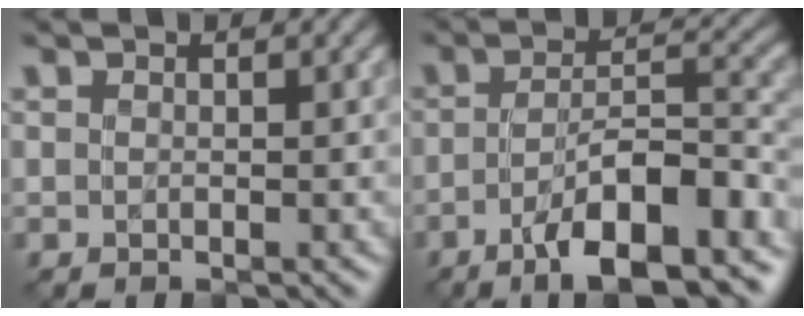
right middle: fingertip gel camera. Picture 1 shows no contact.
{"total": 11.3, "force": [-6.2, 3.7, 8.7], "torque": [-0.137, 0.004, -0.095]}